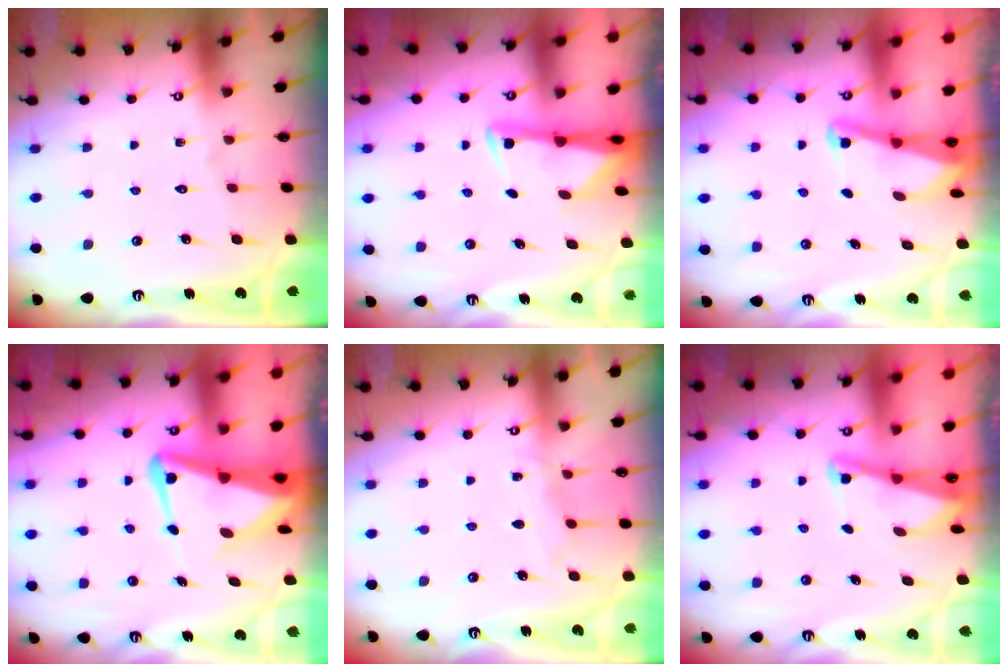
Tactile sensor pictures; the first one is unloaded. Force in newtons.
{"total": 3.0, "press": 2.9, "slide": 0.6}
{"total": 2.1, "press": 2.1, "slide": 0.4}
{"total": 7.4, "press": 7.3, "slide": 1.3}
{"total": 4.6, "press": 4.6, "slide": 0.5}
{"total": 2.1, "press": 2.1, "slide": 0.4}